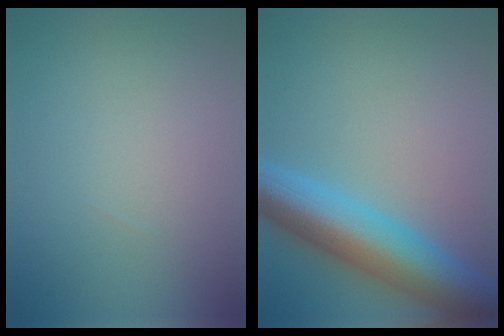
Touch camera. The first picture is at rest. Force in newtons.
{"total": 8.9, "press": 8.9, "slide": 0.1}